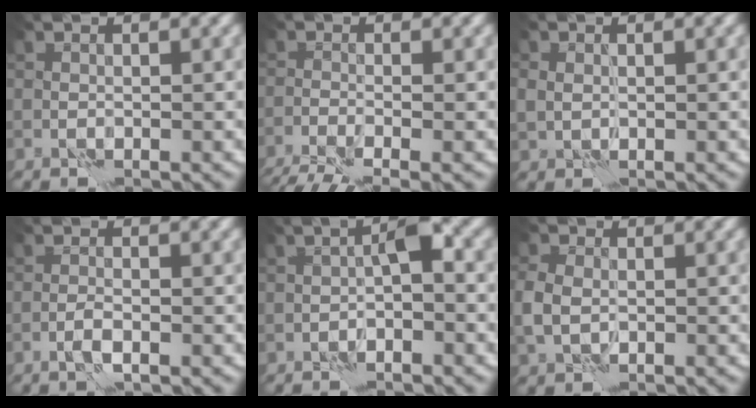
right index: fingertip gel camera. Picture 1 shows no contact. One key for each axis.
{"total": 5.3, "fx": -4.2, "fy": 0.9, "fz": 3.1, "tx": -0.062, "ty": -0.028, "tz": -0.076}
{"total": 1.4, "fx": 0.4, "fy": 1.2, "fz": 0.6, "tx": -0.015, "ty": -0.004, "tz": 0.014}
{"total": 1.1, "fx": -0.4, "fy": 0.2, "fz": 1.0, "tx": -0.021, "ty": 0.002, "tz": -0.010}
{"total": 2.1, "fx": -0.6, "fy": 0.5, "fz": 2.0, "tx": -0.031, "ty": 0.010, "tz": -0.016}
{"total": 2.9, "fx": -0.3, "fy": 2.2, "fz": 1.8, "tx": -0.048, "ty": -0.002, "tz": -0.011}